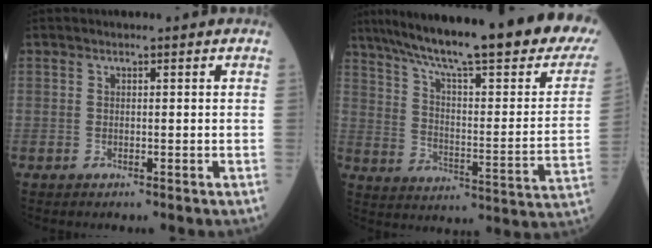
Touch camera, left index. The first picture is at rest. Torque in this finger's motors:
{"motor_torque": [0.33, -0.73, 0.97, 0.21]}